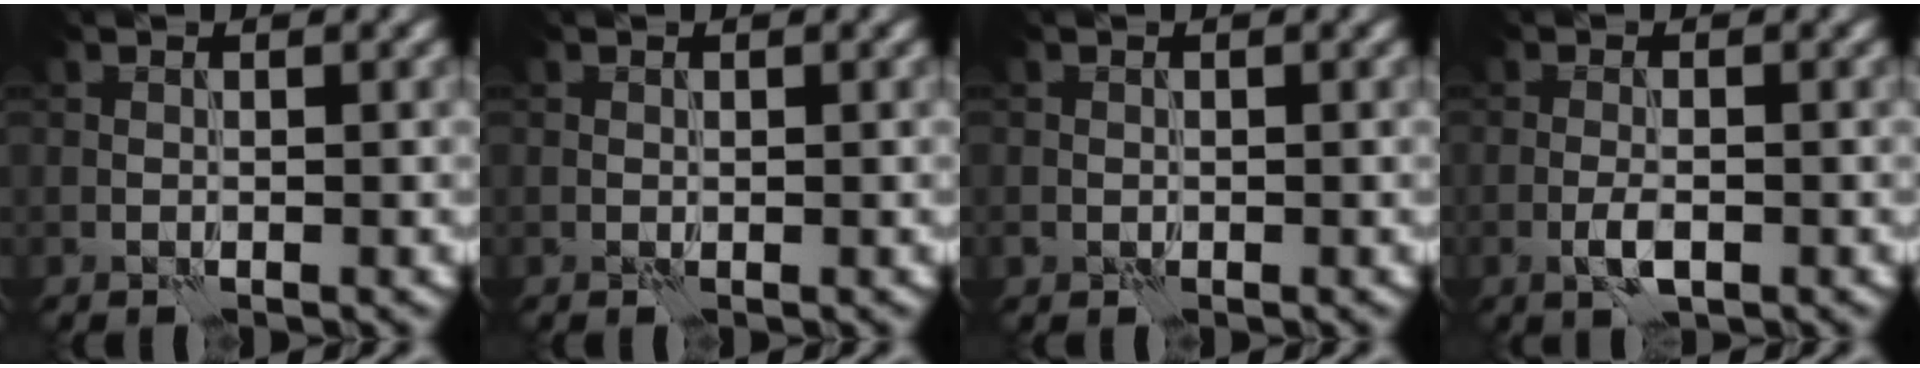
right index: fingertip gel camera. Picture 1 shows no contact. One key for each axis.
{"total": 0.0}
{"total": 0.6, "fx": -0.1, "fy": 0.6, "fz": -0.1, "tx": 0.003, "ty": -0.002, "tz": -0.004}
{"total": 1.9, "fx": -0.7, "fy": 0.7, "fz": 1.6, "tx": -0.037, "ty": -0.002, "tz": -0.018}